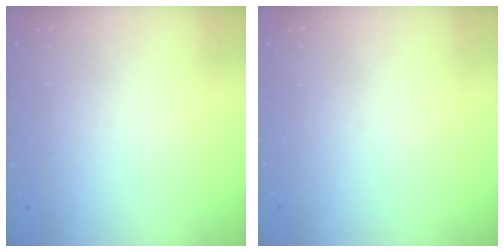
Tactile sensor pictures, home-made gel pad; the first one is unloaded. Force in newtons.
{"total": 0.0}